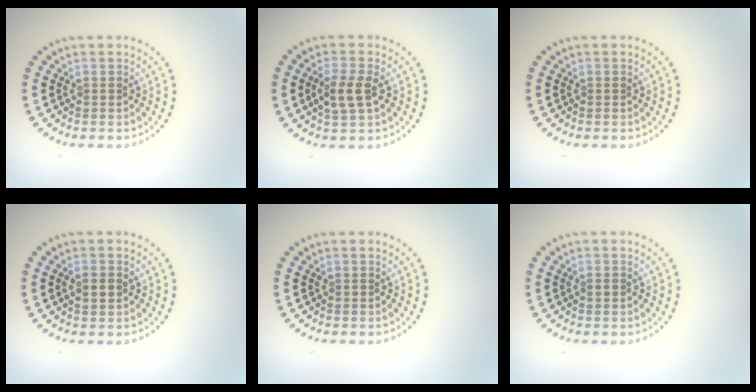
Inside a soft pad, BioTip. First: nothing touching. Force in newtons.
{"total": 2.9, "press": 2.8, "slide": 0.9}
{"total": 0.0}
{"total": 2.0, "press": 2.0, "slide": 0.2}
{"total": 0.0}
{"total": 0.7, "press": 0.7, "slide": 0.1}